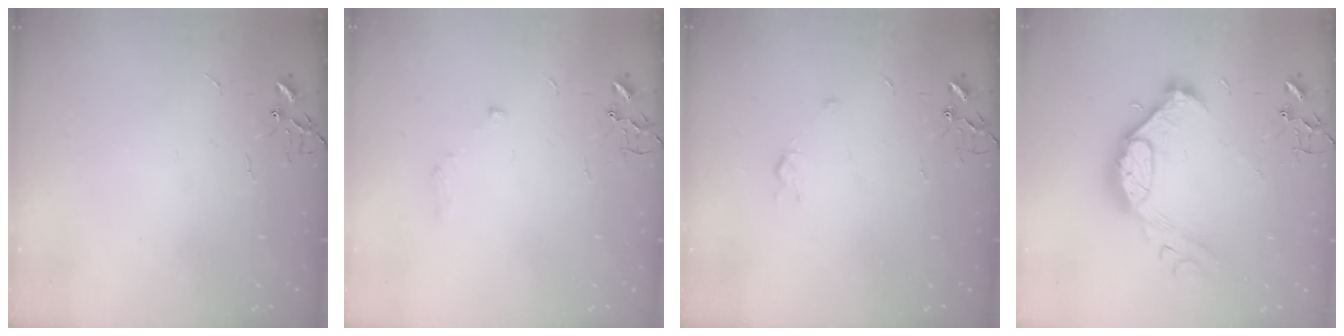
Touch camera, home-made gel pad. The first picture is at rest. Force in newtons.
{"total": 5.6, "press": 5.6, "slide": 0.7}
{"total": 3.6, "press": 3.5, "slide": 0.7}
{"total": 14.3, "press": 14.3, "slide": 1.0}